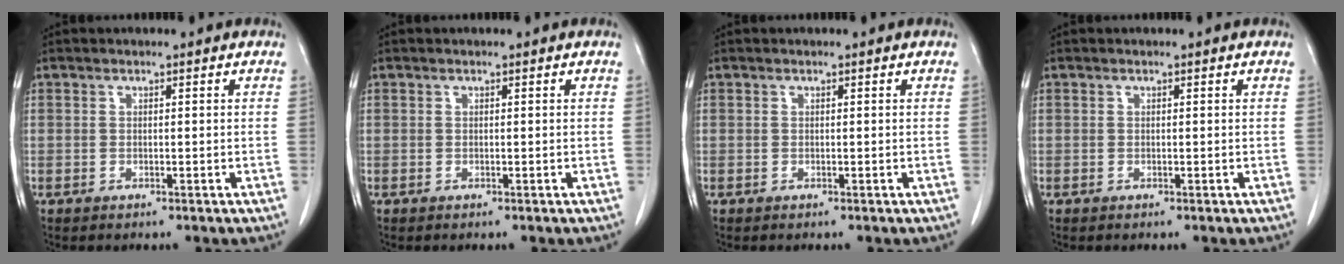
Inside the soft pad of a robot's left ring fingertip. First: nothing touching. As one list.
[{"total": 0.0}, {"total": 0.0}, {"total": 0.0}]